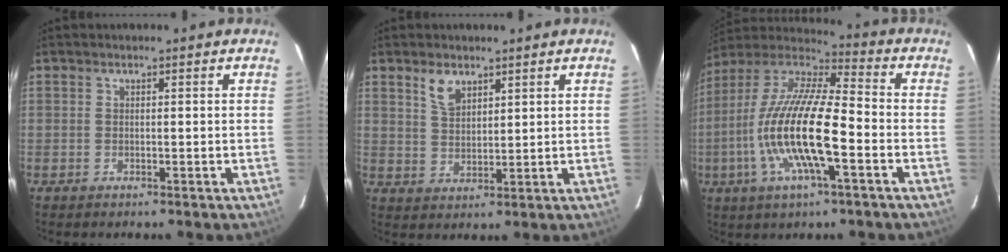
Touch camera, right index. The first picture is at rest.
{"total": 4.6, "force": [3.0, 2.4, 2.5], "torque": [-0.045, 0.003, 0.059]}
{"total": 19.0, "force": [-5.3, 4.4, 17.7], "torque": [-0.346, -0.012, -0.111]}